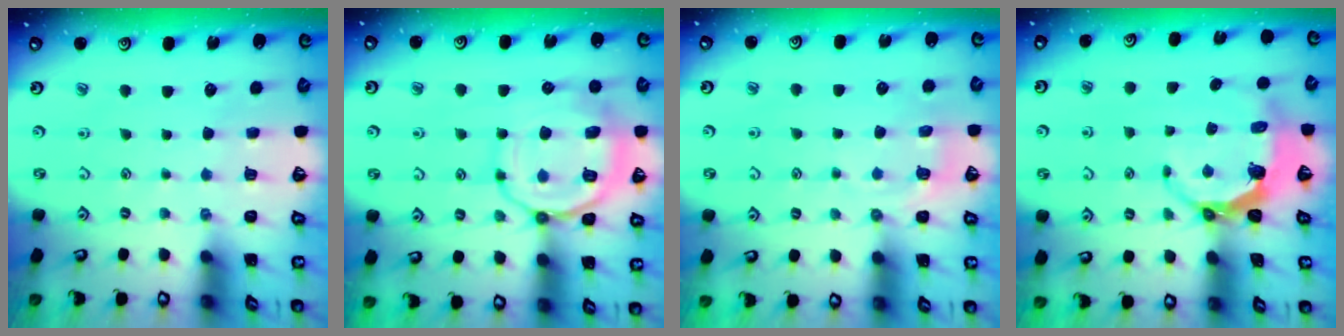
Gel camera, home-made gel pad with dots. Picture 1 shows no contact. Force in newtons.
{"total": 14.2, "press": 14.1, "slide": 1.6}
{"total": 6.1, "press": 6.0, "slide": 1.3}
{"total": 6.5, "press": 5.1, "slide": 4.1}